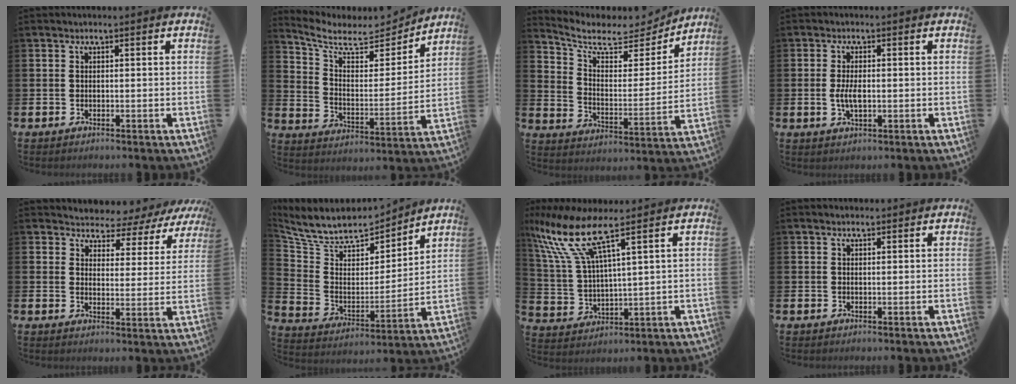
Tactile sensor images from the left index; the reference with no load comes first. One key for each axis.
{"total": 8.4, "fx": 7.4, "fy": 3.0, "fz": 2.6, "tx": -0.088, "ty": -0.053, "tz": 0.127}
{"total": 7.8, "fx": 7.0, "fy": 2.5, "fz": 2.4, "tx": -0.074, "ty": -0.056, "tz": 0.115}
{"total": 3.1, "fx": 0.0, "fy": 1.4, "fz": 2.8, "tx": -0.045, "ty": -0.006, "tz": -0.006}
{"total": 3.7, "fx": 3.5, "fy": 1.1, "fz": -0.4, "tx": -0.004, "ty": -0.044, "tz": 0.053}
{"total": 8.7, "fx": 7.7, "fy": 3.3, "fz": 2.1, "tx": -0.084, "ty": -0.055, "tz": 0.136}
{"total": 10.1, "fx": 7.3, "fy": 2.2, "fz": 6.7, "tx": -0.162, "ty": -0.032, "tz": 0.123}
{"total": 1.3, "fx": 1.2, "fy": 0.3, "fz": 0.4, "tx": 0.007, "ty": -0.004, "tz": 0.020}